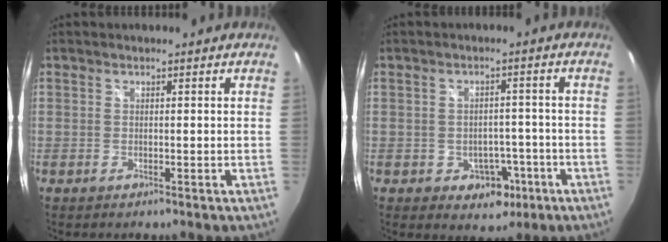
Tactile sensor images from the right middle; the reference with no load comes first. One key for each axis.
{"total": 5.9, "fx": -2.5, "fy": 4.7, "fz": 2.5, "tx": -0.050, "ty": 0.011, "tz": -0.017}